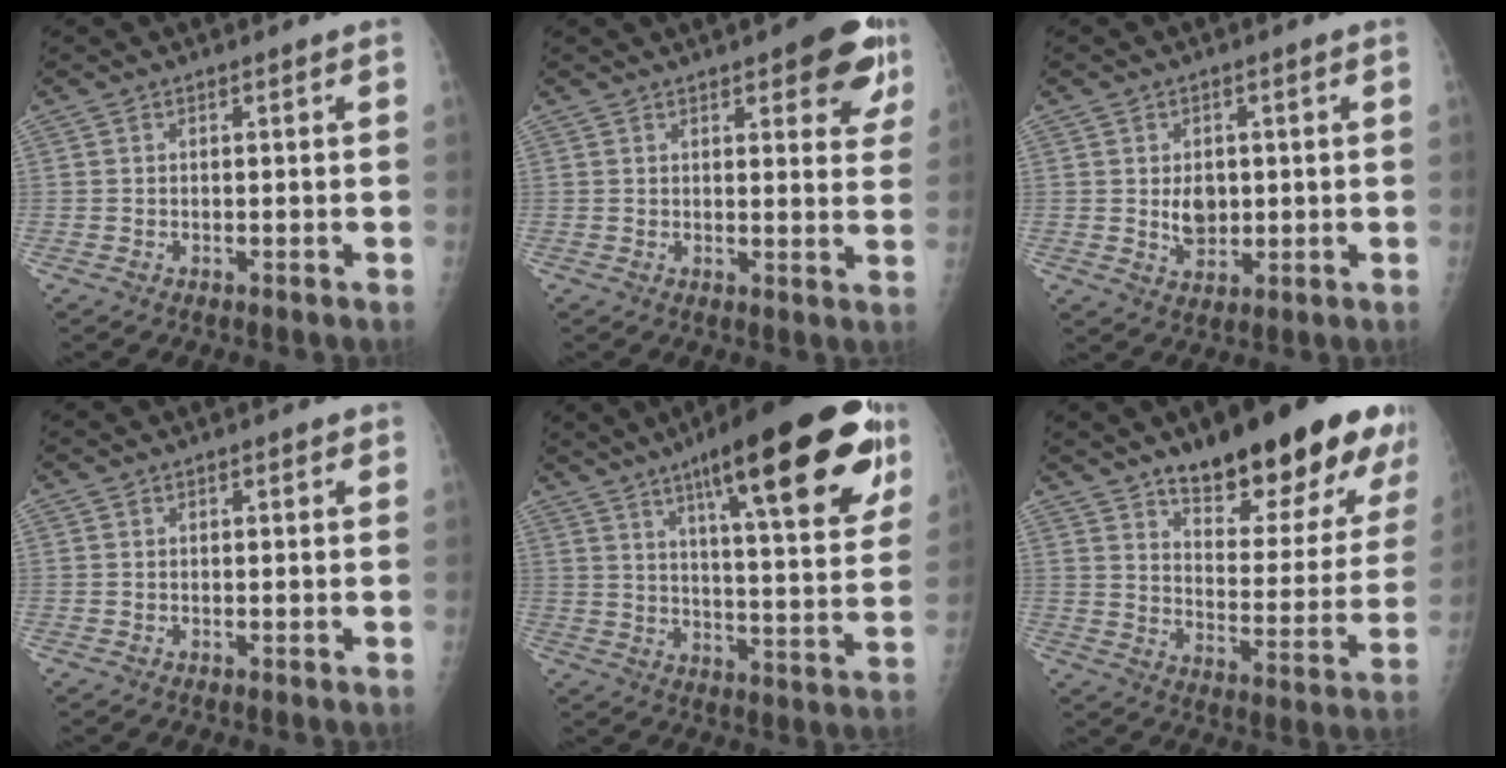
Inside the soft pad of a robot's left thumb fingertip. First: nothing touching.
{"total": 10.3, "force": [5.7, 3.6, 7.7], "torque": [-0.054, -0.020, 0.063]}
{"total": 5.1, "force": [0.3, 3.8, 3.4], "torque": [-0.031, -0.006, 0.014]}
{"total": 0.9, "force": [0.5, 0.5, 0.6], "torque": [0.000, 0.000, 0.004]}
{"total": 27.7, "force": [15.1, 6.5, 22.3], "torque": [-0.297, -0.034, 0.220]}
{"total": 25.2, "force": [16.3, 8.4, 17.2], "torque": [-0.187, -0.070, 0.235]}